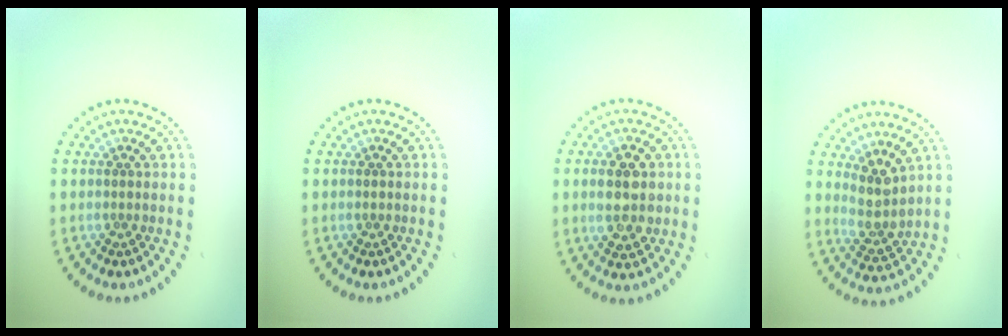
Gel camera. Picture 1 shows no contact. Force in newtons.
{"total": 0.5, "press": 0.4, "slide": 0.3}
{"total": 4.2, "press": 4.2, "slide": 0.4}
{"total": 3.1, "press": 2.4, "slide": 2.0}